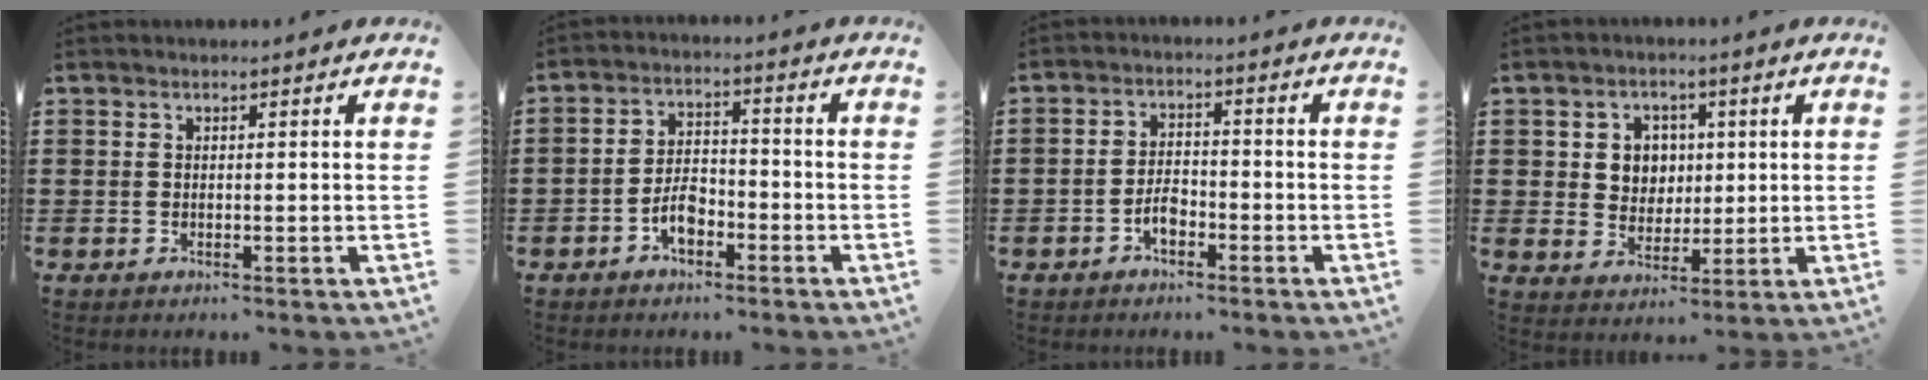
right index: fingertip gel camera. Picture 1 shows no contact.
{"total": 4.7, "force": [-2.5, 2.6, 3.1], "torque": [-0.066, 0.004, -0.050]}
{"total": 3.3, "force": [-1.9, 1.7, 2.1], "torque": [-0.046, 0.003, -0.038]}
{"total": 5.1, "force": [1.1, 4.7, 1.6], "torque": [-0.047, 0.014, 0.015]}